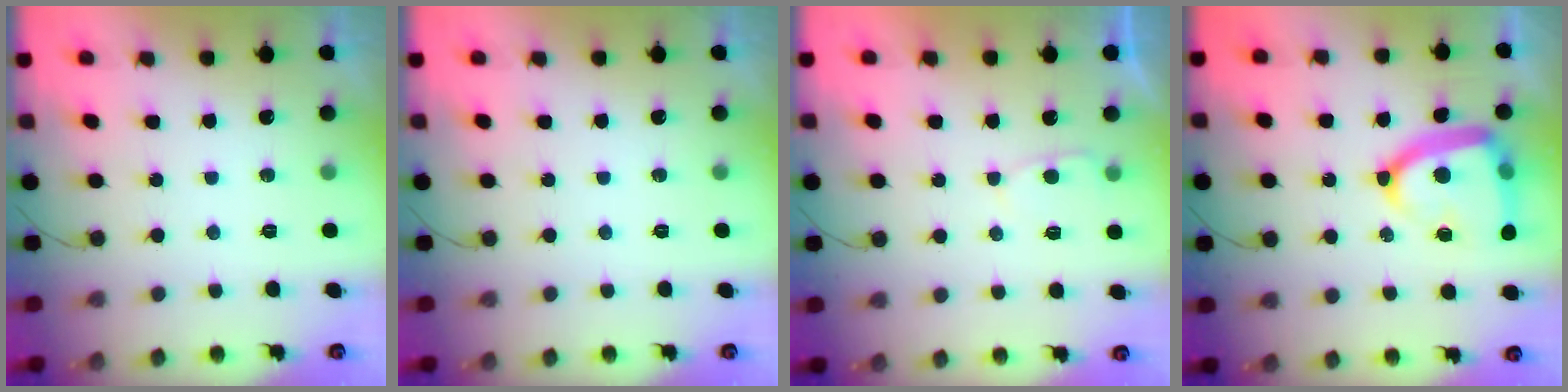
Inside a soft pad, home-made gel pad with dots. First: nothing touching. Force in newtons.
{"total": 0.0}
{"total": 2.7, "press": 2.7, "slide": 0.4}
{"total": 16.6, "press": 16.5, "slide": 1.7}